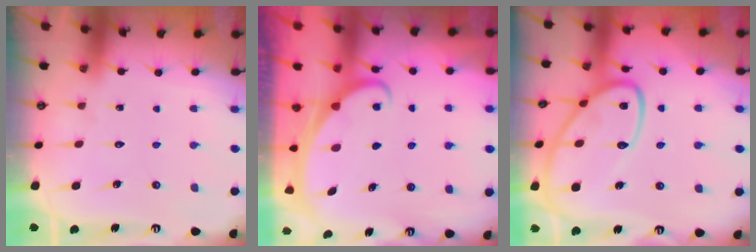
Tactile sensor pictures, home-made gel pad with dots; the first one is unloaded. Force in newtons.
{"total": 2.5, "press": 2.5, "slide": 0.4}
{"total": 17.1, "press": 17.1, "slide": 1.5}